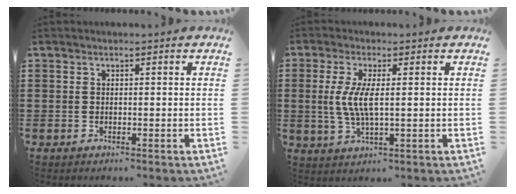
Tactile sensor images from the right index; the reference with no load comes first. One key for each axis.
{"total": 5.3, "fx": 0.4, "fy": 1.4, "fz": 5.1, "tx": -0.110, "ty": -0.004, "tz": 0.000}